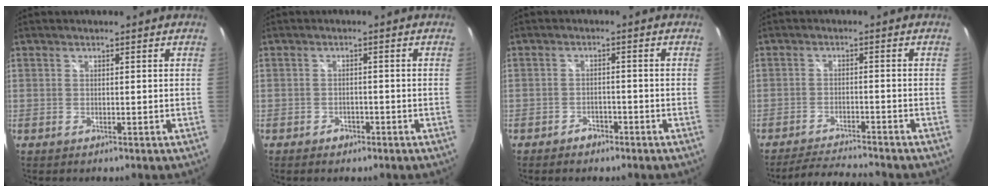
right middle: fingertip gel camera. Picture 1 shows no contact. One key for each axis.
{"total": 1.9, "fx": -1.3, "fy": 1.2, "fz": 0.5, "tx": -0.013, "ty": 0.000, "tz": -0.019}
{"total": 2.5, "fx": -1.9, "fy": 1.4, "fz": 0.6, "tx": -0.017, "ty": 0.005, "tz": -0.029}
{"total": 7.5, "fx": -7.1, "fy": -0.2, "fz": 2.3, "tx": -0.061, "ty": -0.003, "tz": -0.118}